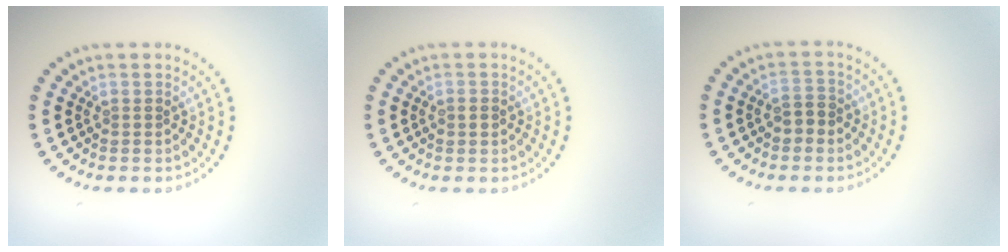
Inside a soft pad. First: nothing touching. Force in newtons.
{"total": 1.3, "press": 1.3, "slide": 0.2}
{"total": 2.0, "press": 1.9, "slide": 0.4}